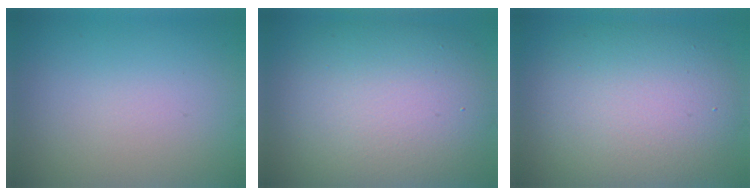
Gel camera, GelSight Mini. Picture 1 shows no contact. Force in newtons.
{"total": 11.7, "press": 11.7, "slide": 0.7}
{"total": 9.4, "press": 9.3, "slide": 0.6}